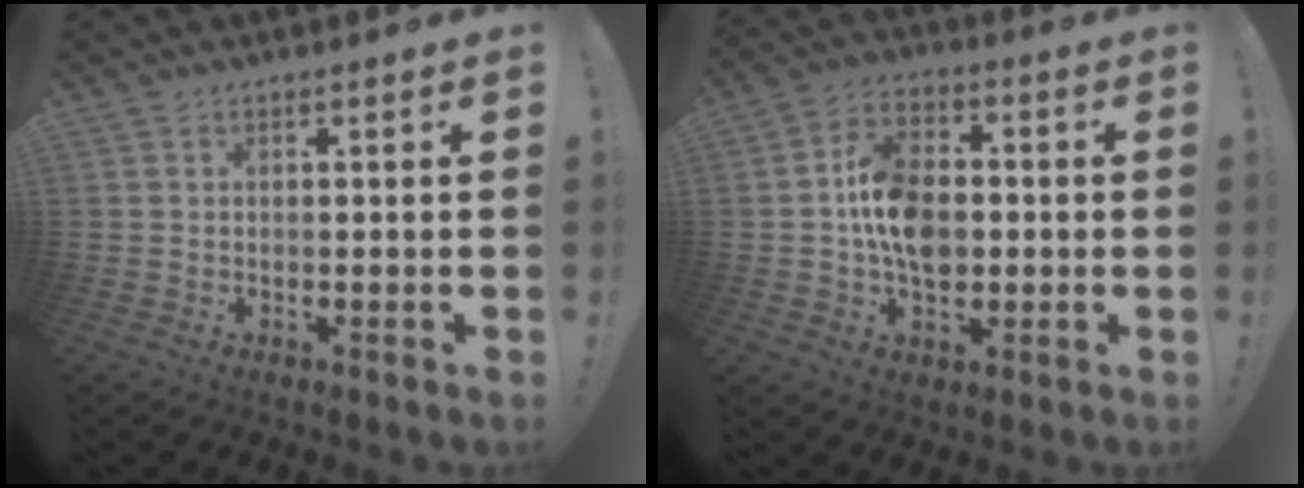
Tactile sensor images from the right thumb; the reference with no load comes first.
{"total": 13.9, "force": [-1.1, 9.9, 9.7], "torque": [-0.154, 0.017, -0.017]}